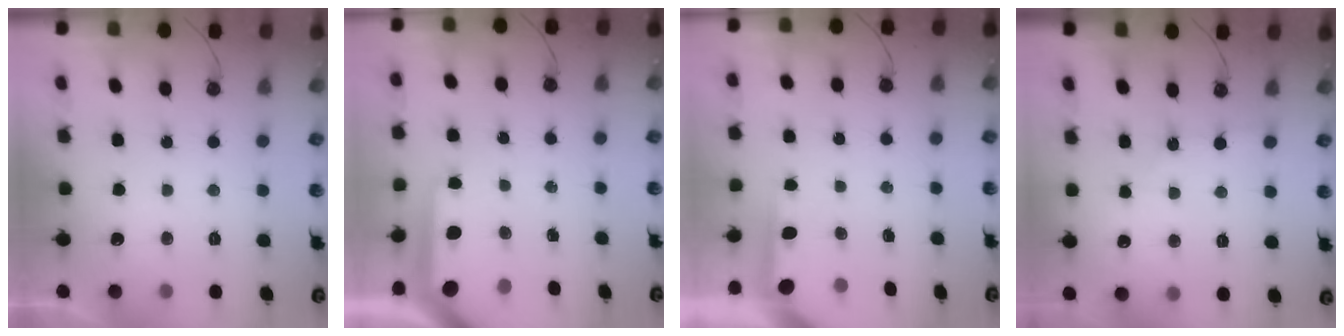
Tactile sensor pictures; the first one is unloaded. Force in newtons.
{"total": 8.2, "press": 8.1, "slide": 0.7}
{"total": 3.8, "press": 3.8, "slide": 0.4}
{"total": 2.8, "press": 2.7, "slide": 0.4}